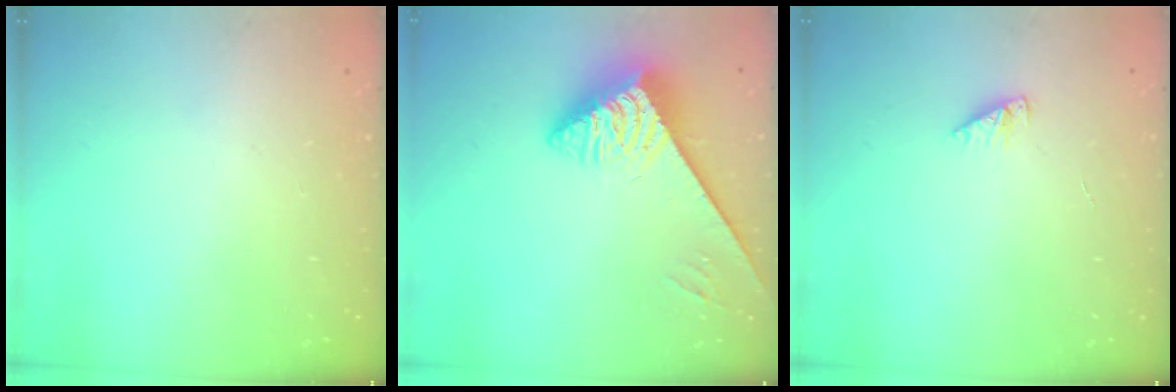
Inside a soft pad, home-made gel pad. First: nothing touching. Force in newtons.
{"total": 3.9, "press": 3.9, "slide": 0.8}
{"total": 3.3, "press": 3.2, "slide": 0.5}